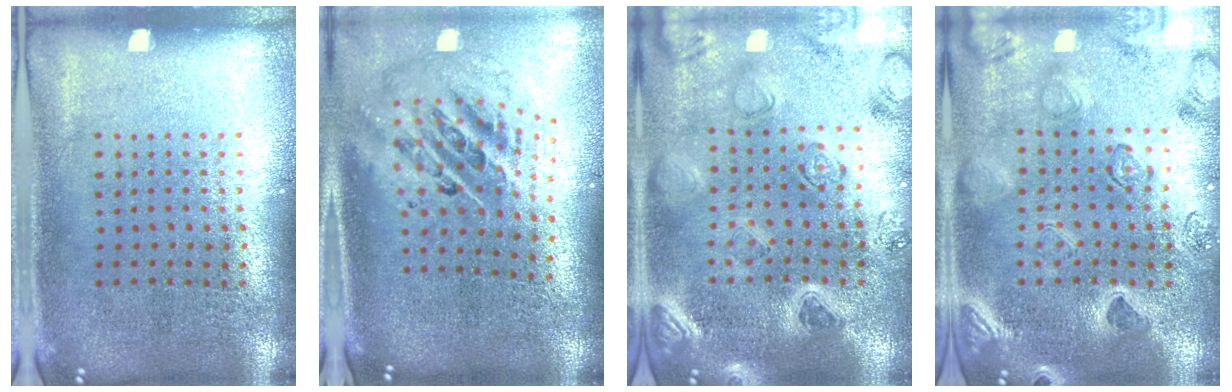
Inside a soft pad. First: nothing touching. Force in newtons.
{"total": 2.9, "press": 1.9, "slide": 2.1}
{"total": 2.2, "press": 2.2, "slide": 0.4}
{"total": 2.4, "press": 2.4, "slide": 0.5}